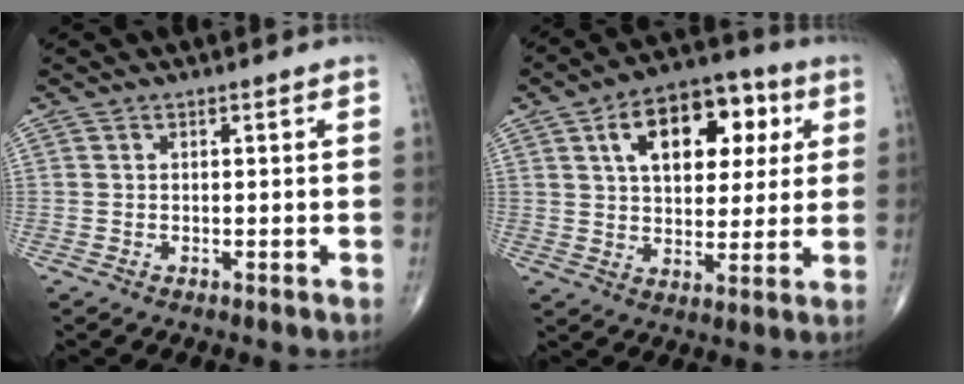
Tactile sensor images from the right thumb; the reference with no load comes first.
{"total": 16.7, "force": [5.7, 9.9, 12.2], "torque": [-0.143, 0.003, 0.084]}